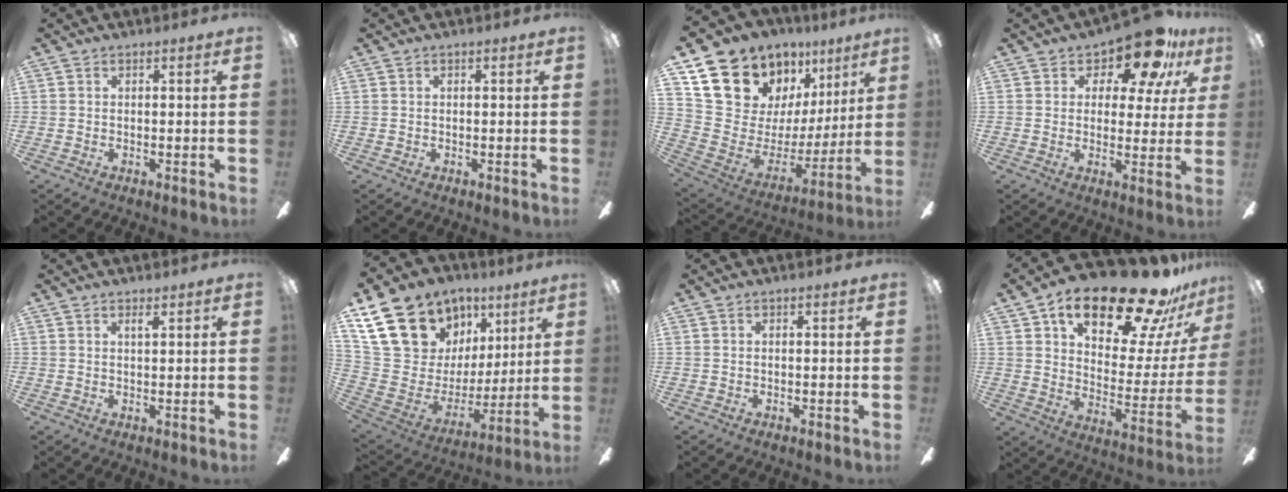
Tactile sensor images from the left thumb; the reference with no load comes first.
{"total": 0.0}
{"total": 17.0, "force": [12.1, 10.8, 5.2], "torque": [-0.106, -0.092, 0.247]}
{"total": 12.3, "force": [8.6, 5.6, 6.7], "torque": [-0.102, -0.050, 0.154]}
{"total": 1.4, "force": [1.1, 0.3, 0.8], "torque": [-0.010, -0.004, 0.018]}
{"total": 20.5, "force": [12.7, 13.8, 8.3], "torque": [-0.170, -0.066, 0.261]}
{"total": 0.0}
{"total": 25.5, "force": [17.3, 9.4, 16.1], "torque": [-0.242, -0.103, 0.281]}